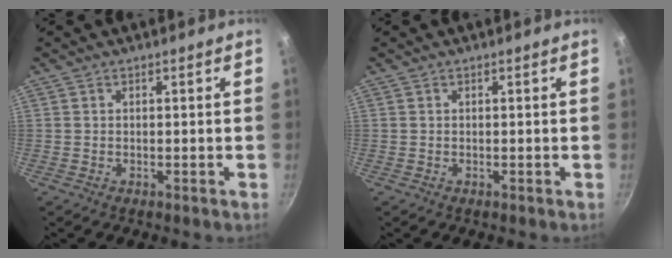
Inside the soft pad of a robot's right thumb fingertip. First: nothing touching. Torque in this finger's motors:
{"motor_torque": [-0.04, 0.02, -0.36, -0.18, 0.00]}